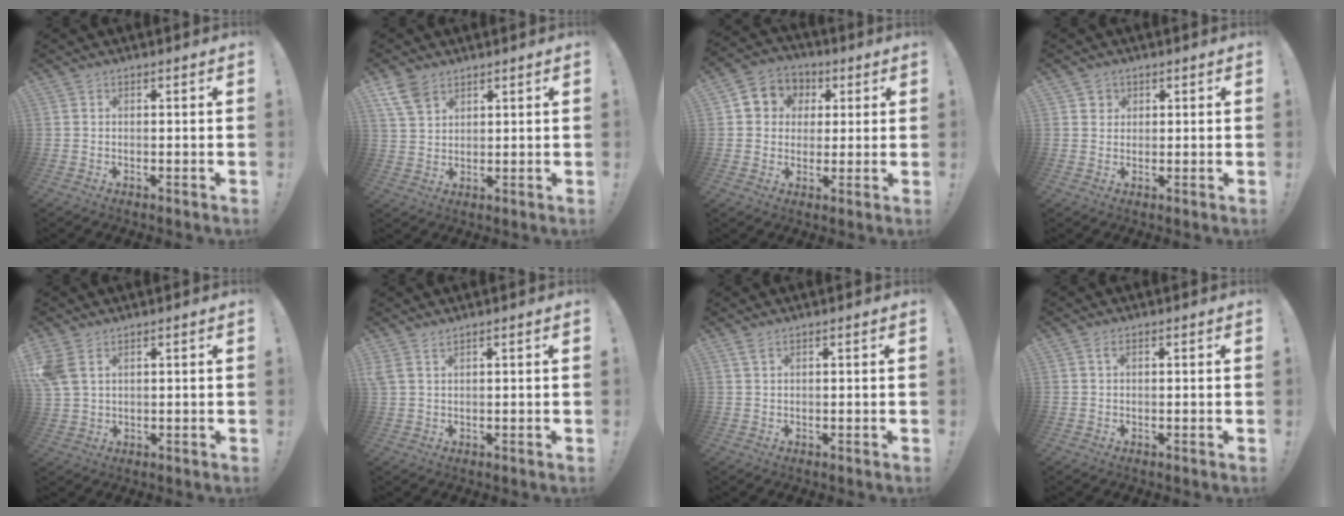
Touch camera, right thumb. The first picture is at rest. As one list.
[{"total": 7.2, "force": [4.6, 4.3, 3.5], "torque": [-0.067, -0.015, 0.093]}, {"total": 8.1, "force": [1.2, 7.7, 2.3], "torque": [-0.026, 0.000, 0.028]}, {"total": 2.2, "force": [1.1, 1.9, 0.2], "torque": [0.001, -0.005, 0.018]}, {"total": 5.9, "force": [3.0, 3.3, 3.9], "torque": [-0.082, -0.005, 0.063]}, {"total": 2.1, "force": [1.4, 0.2, 1.5], "torque": [-0.038, 0.001, 0.028]}, {"total": 1.9, "force": [1.2, 0.7, 1.2], "torque": [-0.031, 0.003, 0.023]}, {"total": 1.5, "force": [0.4, 0.7, 1.2], "torque": [-0.025, 0.003, 0.006]}]